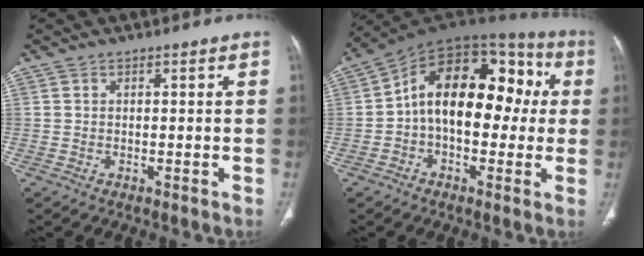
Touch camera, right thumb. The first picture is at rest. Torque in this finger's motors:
{"motor_torque": [0.43, 1.43, 0.32, -0.08, 0.27]}